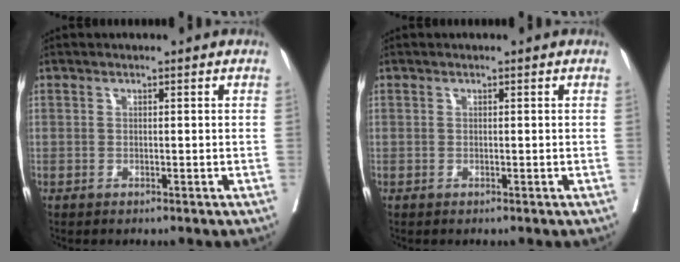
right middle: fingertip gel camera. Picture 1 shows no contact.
{"total": 0.0}